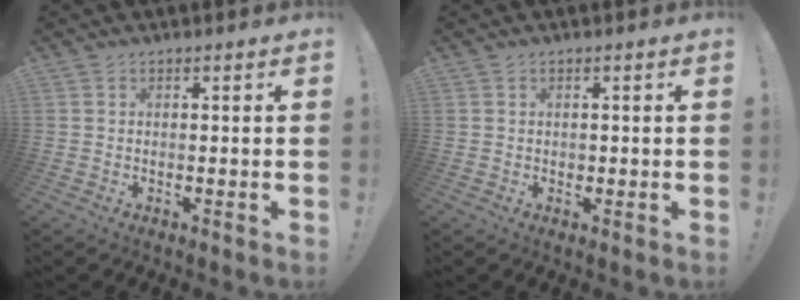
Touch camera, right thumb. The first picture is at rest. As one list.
[{"total": 0.8, "force": [-0.1, 0.7, 0.2], "torque": [-0.010, 0.005, -0.001]}]